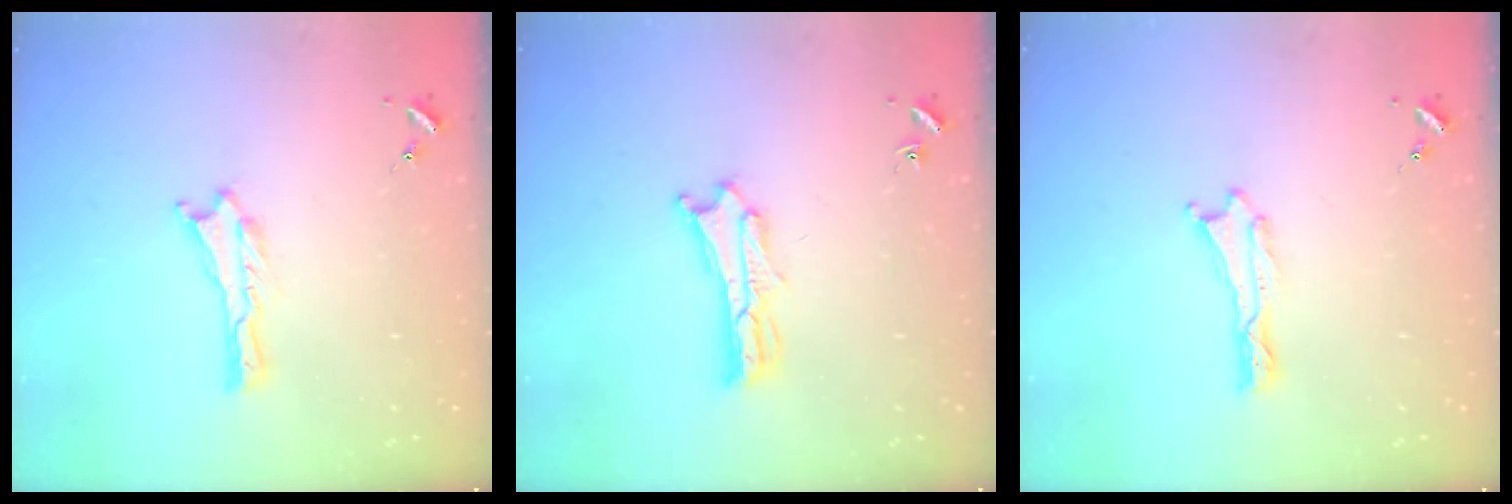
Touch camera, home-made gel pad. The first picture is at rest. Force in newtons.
{"total": 2.5, "press": 2.5, "slide": 0.1}
{"total": 0.0}